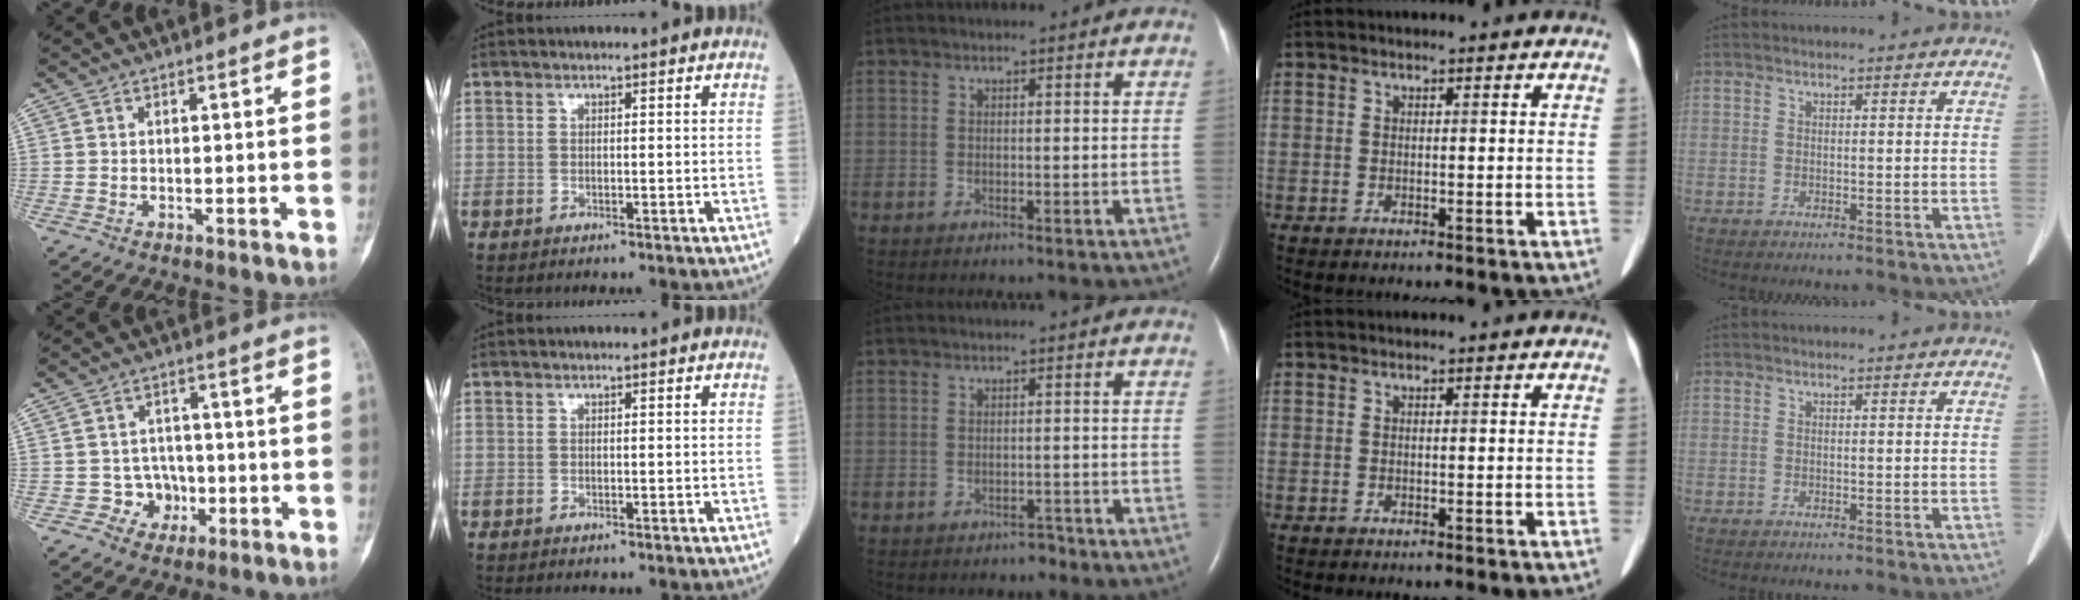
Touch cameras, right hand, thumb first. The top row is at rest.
{"thumb": {"total": 5.2, "force": [-1.4, 4.9, 0.7], "torque": [0.029, 0.018, -0.020]}, "middle": {"total": 1.1, "force": [-0.9, 0.6, 0.1], "torque": [-0.002, 0.001, -0.014]}}